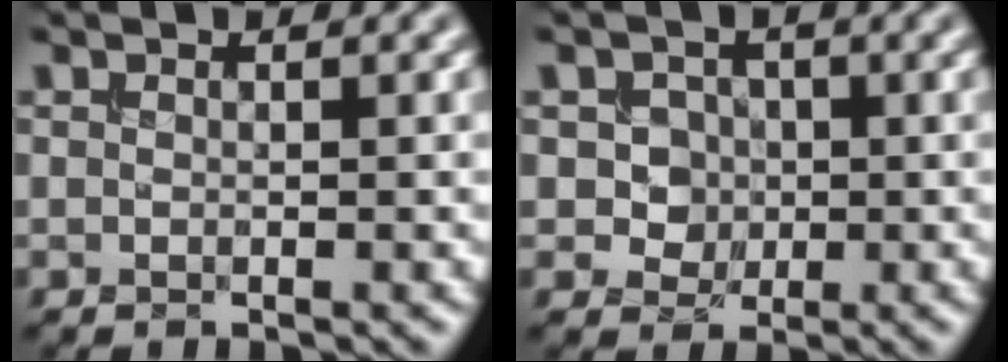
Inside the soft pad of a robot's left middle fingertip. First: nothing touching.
{"total": 2.7, "force": [0.2, 2.5, 1.0], "torque": [-0.006, 0.003, 0.005]}